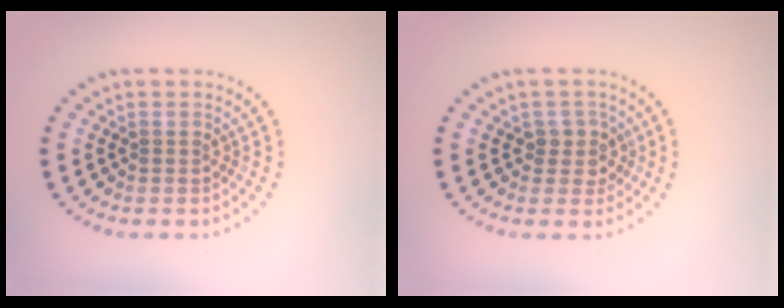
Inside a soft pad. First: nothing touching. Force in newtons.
{"total": 2.0, "press": 1.7, "slide": 1.1}